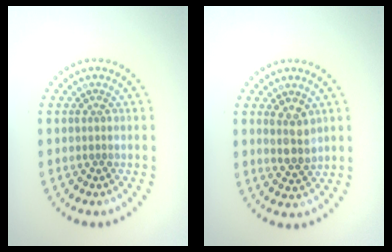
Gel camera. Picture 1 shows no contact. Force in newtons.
{"total": 2.3, "press": 2.1, "slide": 0.8}